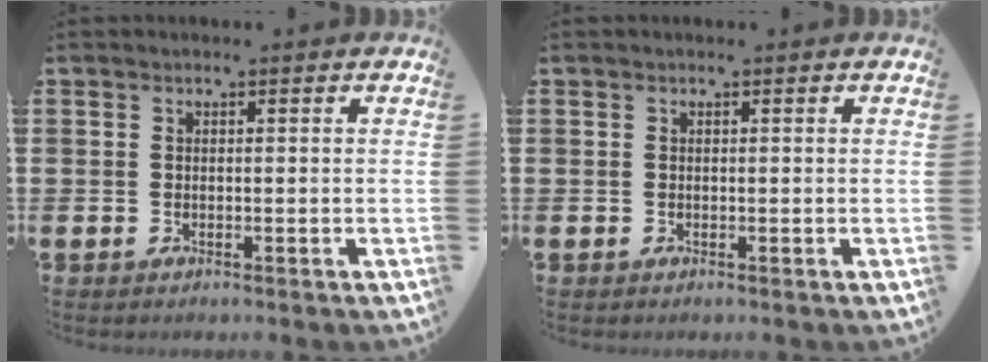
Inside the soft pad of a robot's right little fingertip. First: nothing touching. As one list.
[{"total": 0.0}]